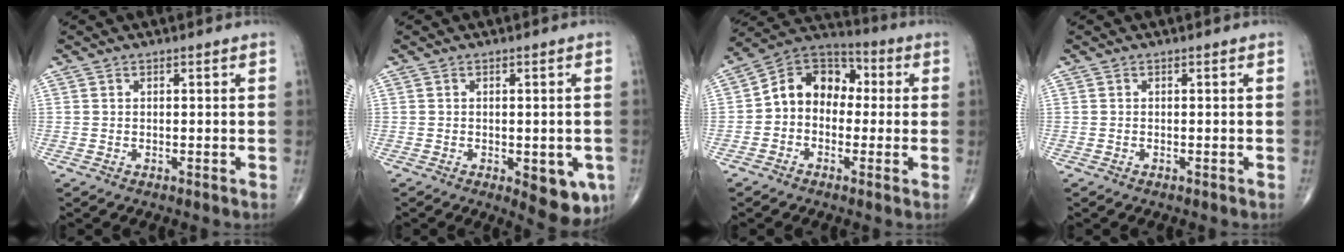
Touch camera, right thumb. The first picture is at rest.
{"total": 6.6, "force": [-2.1, 3.0, 5.5], "torque": [-0.047, -0.008, -0.019]}
{"total": 11.3, "force": [-0.1, 8.8, 7.0], "torque": [-0.082, 0.044, -0.022]}
{"total": 0.0}